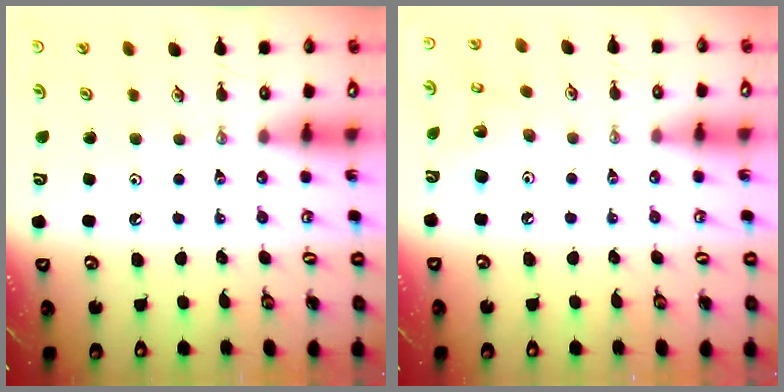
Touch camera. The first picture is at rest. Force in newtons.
{"total": 9.6, "press": 9.4, "slide": 1.9}